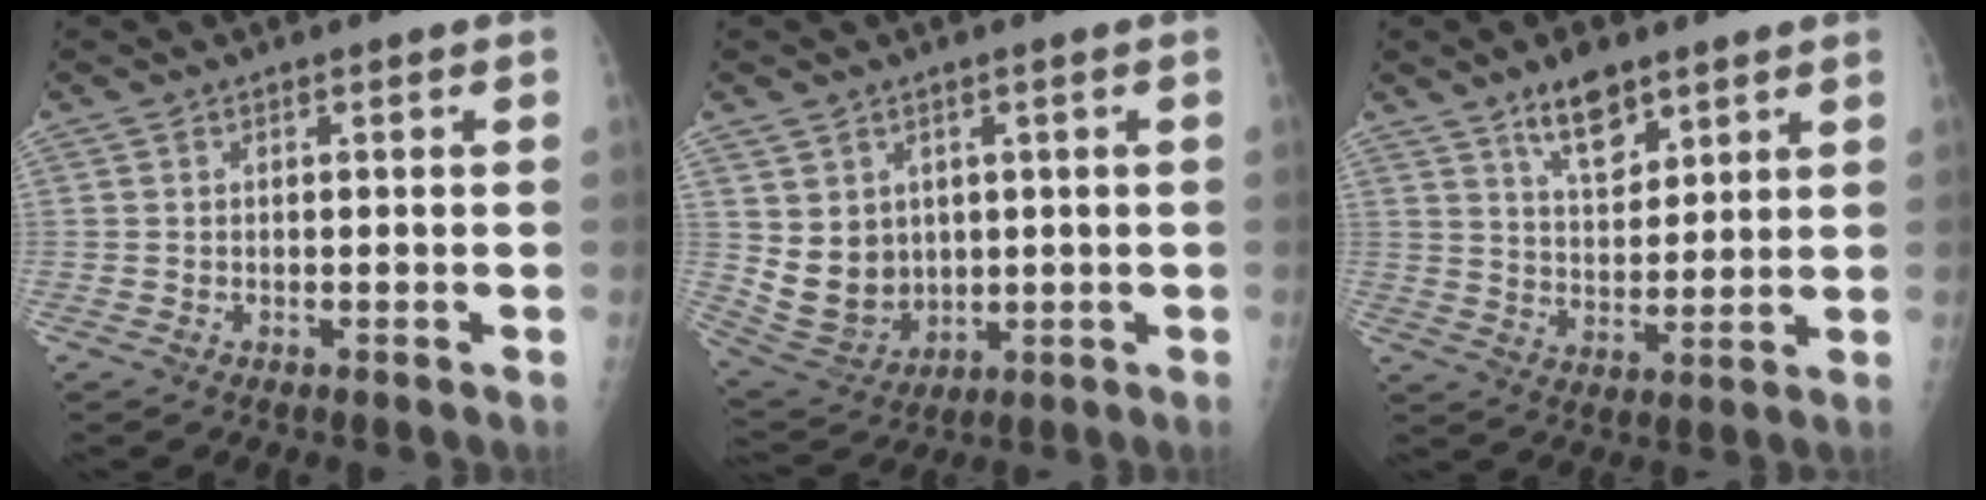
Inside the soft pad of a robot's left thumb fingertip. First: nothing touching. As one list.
[{"total": 9.9, "force": [1.8, 8.6, 4.6], "torque": [-0.050, -0.018, 0.063]}, {"total": 8.8, "force": [5.8, 4.1, 5.3], "torque": [-0.065, -0.036, 0.104]}]